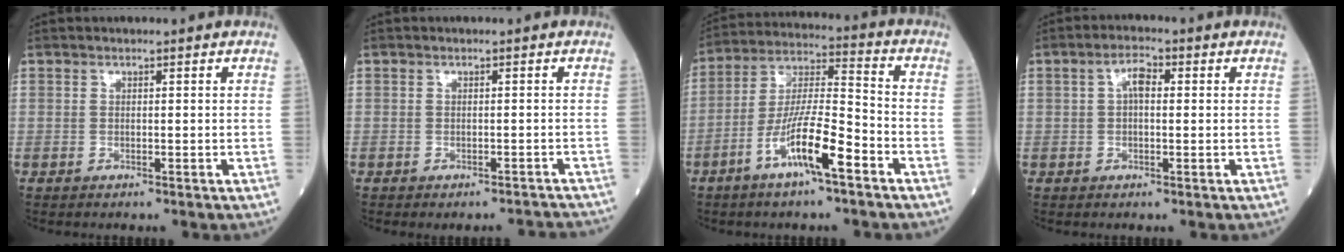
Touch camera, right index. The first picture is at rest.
{"total": 2.8, "force": [-2.7, 0.3, 0.4], "torque": [0.003, -0.003, -0.035]}
{"total": 11.8, "force": [-6.0, 1.4, 10.0], "torque": [-0.193, -0.002, -0.112]}
{"total": 3.2, "force": [0.5, 1.3, 2.8], "torque": [-0.052, 0.015, 0.007]}